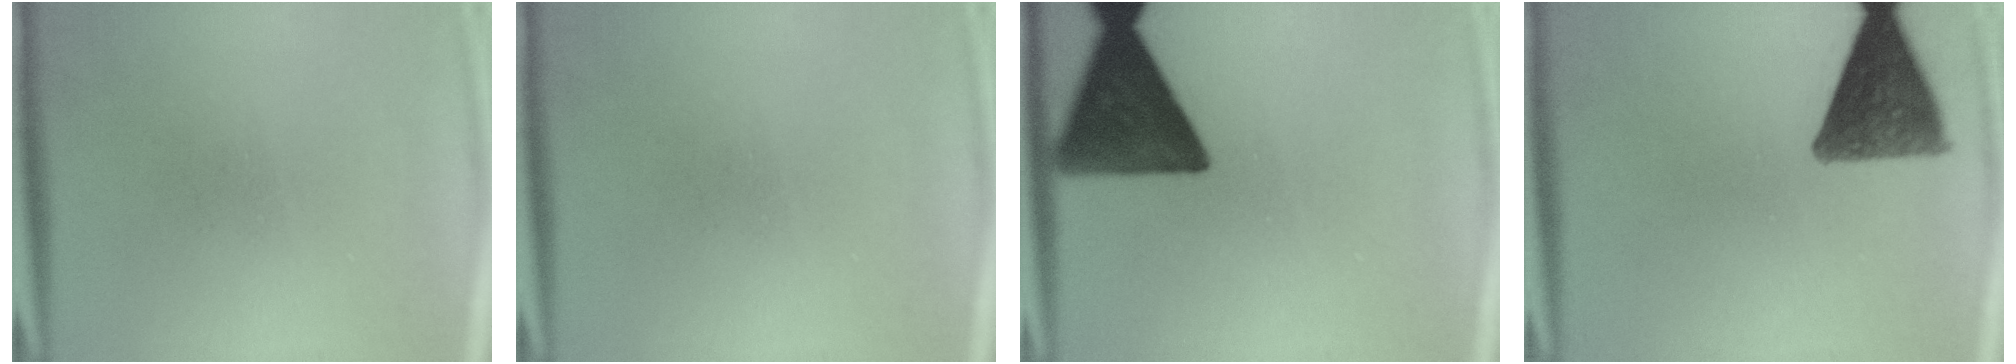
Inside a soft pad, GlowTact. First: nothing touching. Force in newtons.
{"total": 0.0}
{"total": 14.9}
{"total": 11.5}